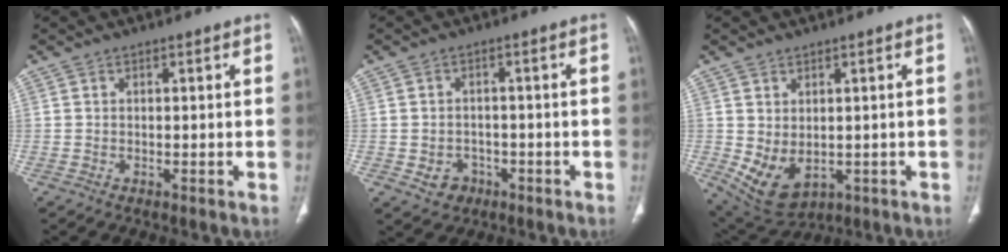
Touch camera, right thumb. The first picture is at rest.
{"total": 4.3, "force": [-1.7, 3.6, 1.6], "torque": [-0.010, 0.013, -0.017]}
{"total": 8.2, "force": [-0.7, 5.3, 6.1], "torque": [-0.103, -0.004, 0.018]}